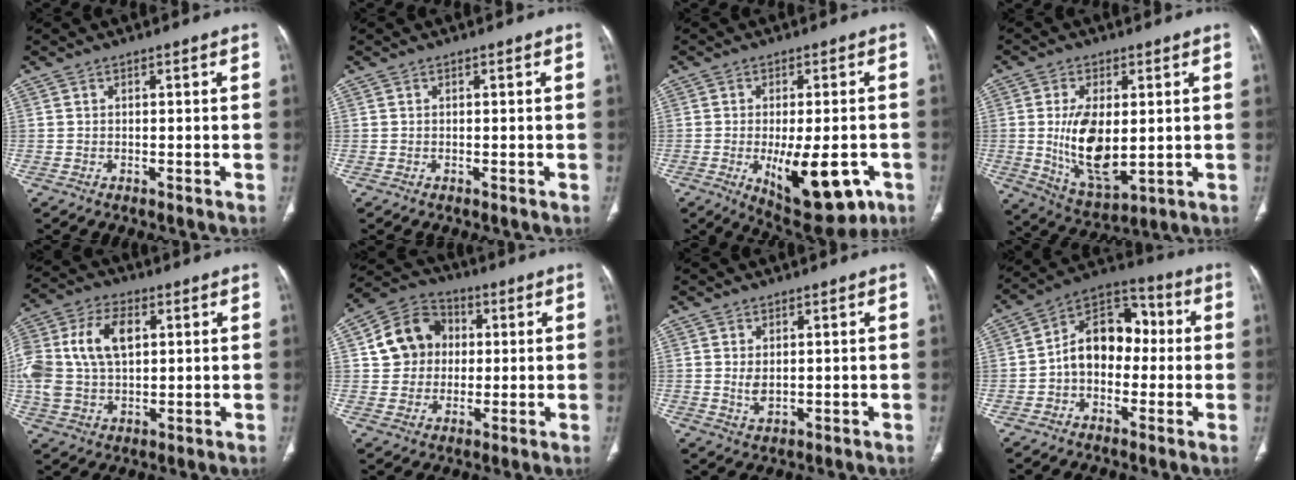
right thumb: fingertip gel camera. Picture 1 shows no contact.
{"total": 0.0}
{"total": 15.2, "force": [-5.1, 6.5, 12.8], "torque": [-0.170, -0.003, -0.053]}
{"total": 13.0, "force": [0.2, 6.5, 11.3], "torque": [-0.198, -0.021, 0.020]}
{"total": 16.7, "force": [3.5, 10.9, 12.2], "torque": [-0.273, 0.008, 0.065]}
{"total": 11.6, "force": [1.8, 10.2, 5.1], "torque": [-0.062, 0.015, 0.024]}
{"total": 2.6, "force": [0.5, 1.5, 2.1], "torque": [-0.036, -0.008, 0.017]}
{"total": 12.8, "force": [-0.5, 9.1, 9.1], "torque": [-0.112, 0.043, -0.025]}